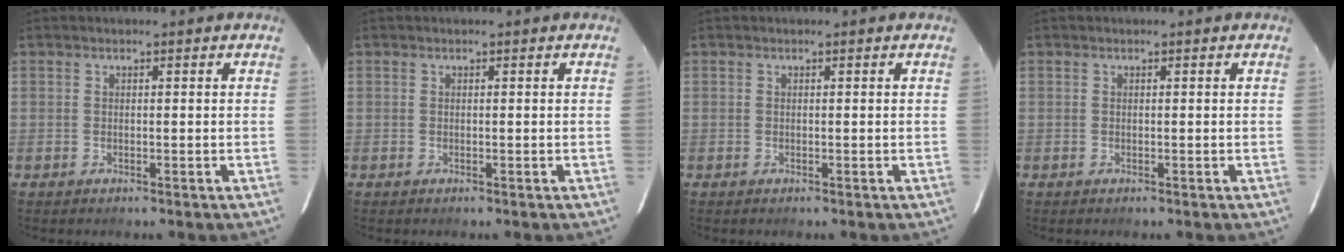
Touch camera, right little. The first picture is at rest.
{"total": 0.0}
{"total": 0.0}
{"total": 0.0}